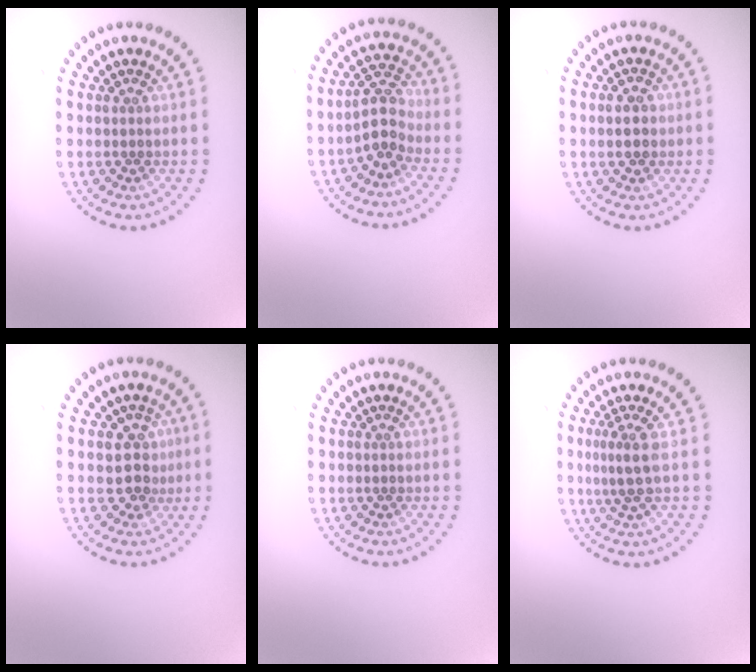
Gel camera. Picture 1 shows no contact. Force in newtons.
{"total": 3.0, "press": 2.6, "slide": 1.4}
{"total": 2.7, "press": 2.7, "slide": 0.2}
{"total": 3.0, "press": 2.6, "slide": 1.4}
{"total": 0.0}
{"total": 2.3, "press": 1.5, "slide": 1.7}